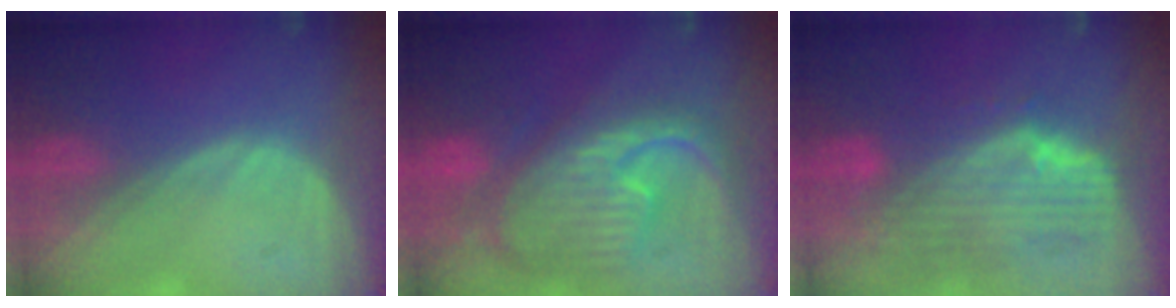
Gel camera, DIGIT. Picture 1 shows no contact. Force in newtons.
{"total": 12.4, "press": 10.7, "slide": 6.4}
{"total": 10.2, "press": 8.9, "slide": 4.8}